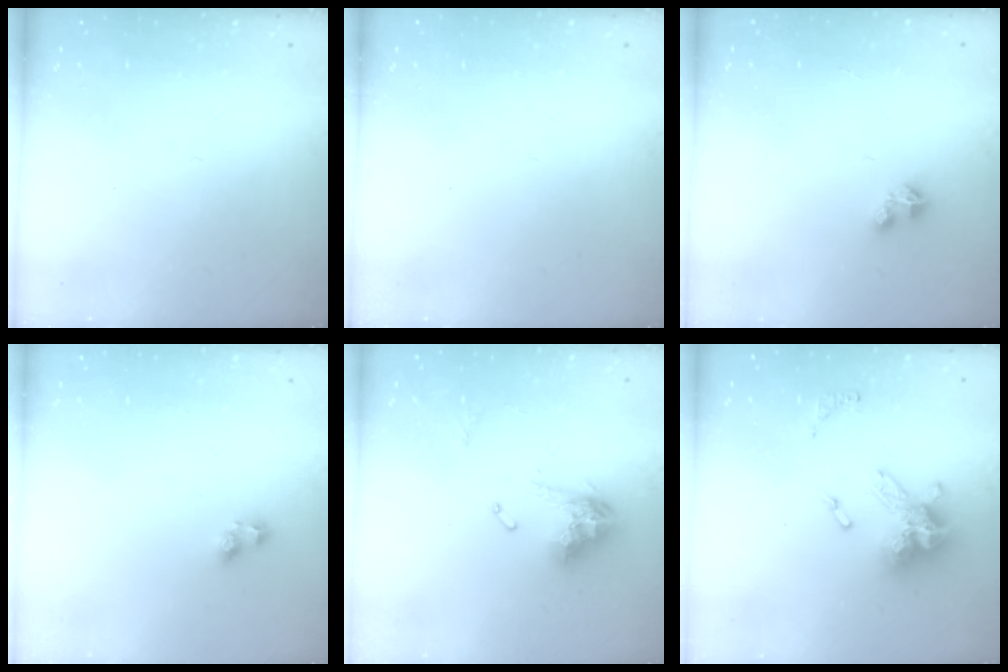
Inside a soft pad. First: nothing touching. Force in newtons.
{"total": 0.0}
{"total": 2.1, "press": 2.1, "slide": 0.2}
{"total": 4.0, "press": 4.0, "slide": 0.3}
{"total": 11.0, "press": 10.9, "slide": 1.3}
{"total": 14.1, "press": 14.1, "slide": 0.9}